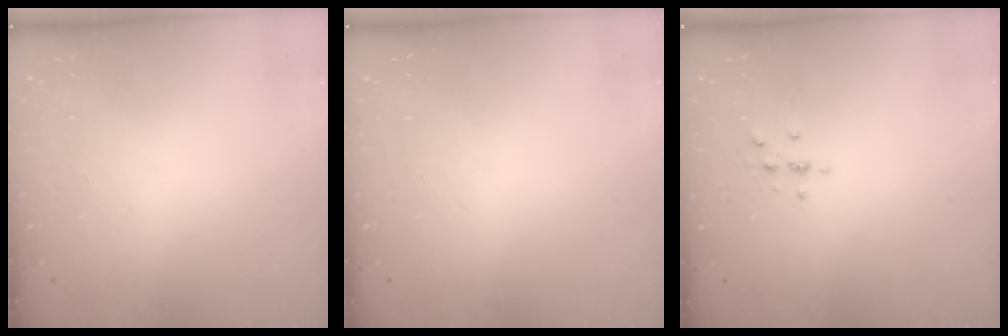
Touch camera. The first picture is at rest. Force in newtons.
{"total": 0.0}
{"total": 3.0, "press": 3.0, "slide": 0.3}